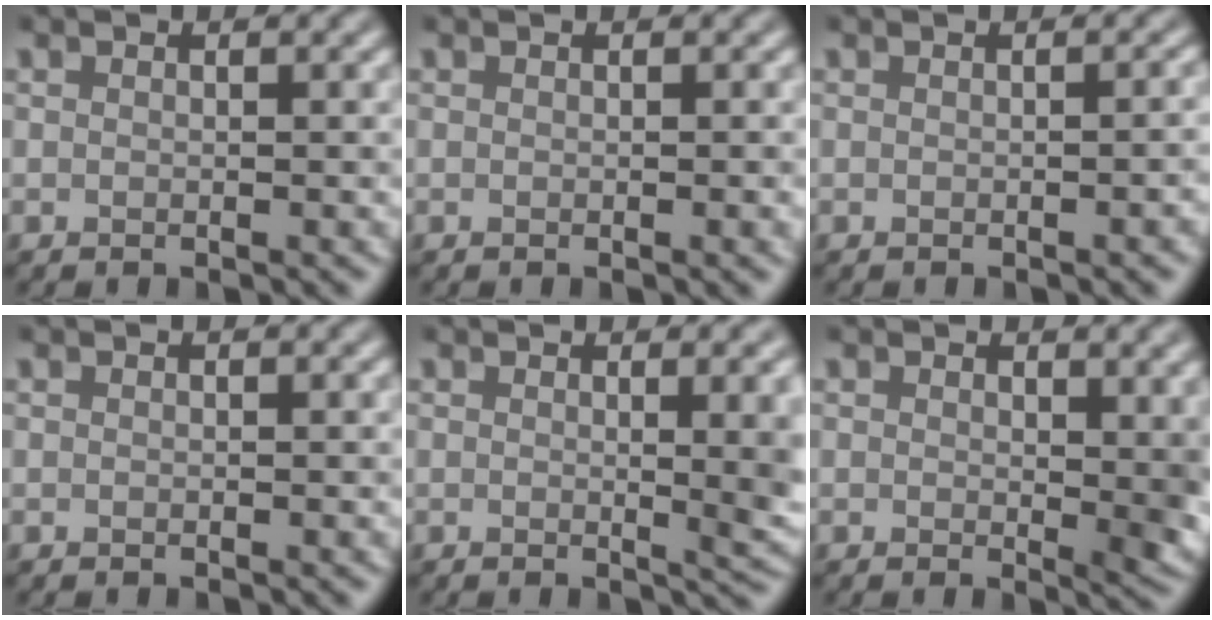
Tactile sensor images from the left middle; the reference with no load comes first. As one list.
[{"total": 0.7, "force": [-0.1, 0.0, 0.6], "torque": [-0.007, -0.002, -0.001]}, {"total": 1.6, "force": [-0.5, 0.4, 1.5], "torque": [-0.011, -0.001, 0.001]}, {"total": 0.0}, {"total": 5.2, "force": [0.8, 1.6, 4.9], "torque": [-0.042, -0.005, 0.014]}, {"total": 4.5, "force": [1.4, 2.1, 3.8], "torque": [-0.048, -0.008, 0.023]}]